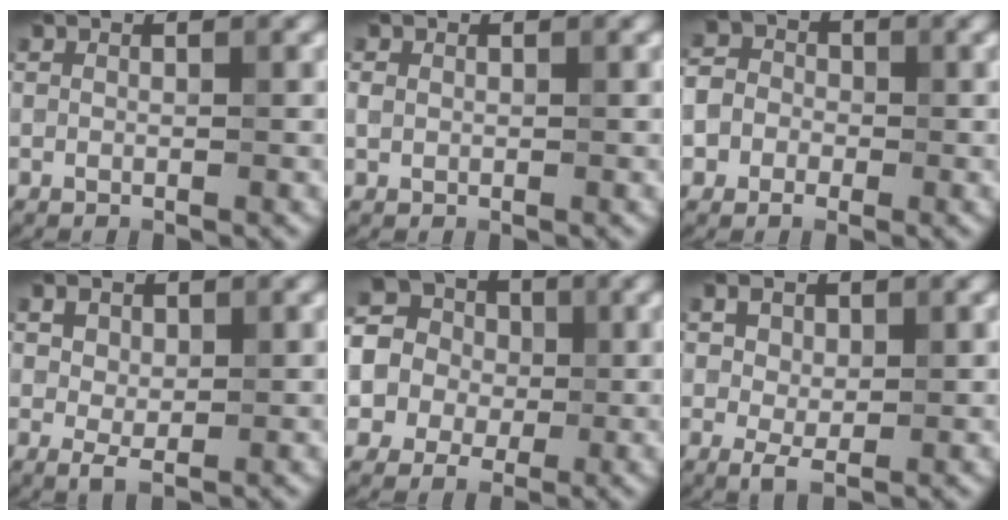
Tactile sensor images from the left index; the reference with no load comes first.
{"total": 0.8, "force": [0.2, 0.7, 0.3], "torque": [-0.006, 0.000, 0.002]}
{"total": 6.1, "force": [-1.6, 5.5, 2.1], "torque": [-0.029, 0.008, -0.060]}
{"total": 1.9, "force": [0.5, 1.4, 1.2], "torque": [-0.021, 0.000, 0.009]}
{"total": 14.1, "force": [2.8, 12.7, 5.4], "torque": [-0.138, 0.033, 0.011]}
{"total": 2.2, "force": [0.5, 1.6, 1.4], "torque": [-0.026, 0.000, 0.008]}